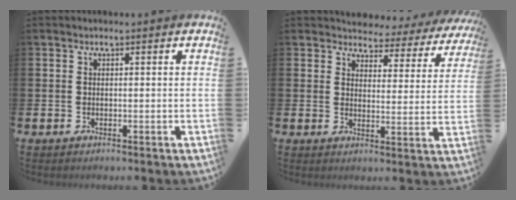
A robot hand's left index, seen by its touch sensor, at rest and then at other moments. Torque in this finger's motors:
{"motor_torque": [0.43, -0.38, 0.20, 0.01]}